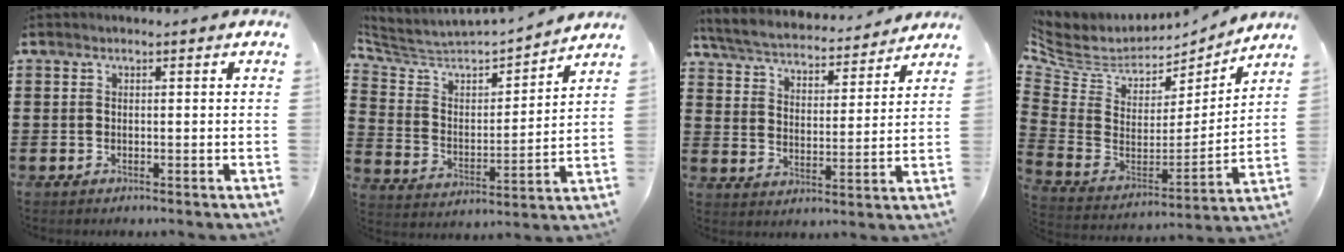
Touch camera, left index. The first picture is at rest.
{"total": 4.5, "force": [4.1, 1.3, 1.5], "torque": [-0.058, -0.035, 0.060]}
{"total": 4.9, "force": [4.8, 0.2, 1.1], "torque": [-0.046, -0.031, 0.077]}
{"total": 6.2, "force": [4.7, 3.7, 1.6], "torque": [-0.074, -0.040, 0.083]}